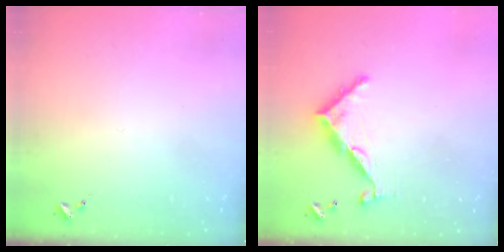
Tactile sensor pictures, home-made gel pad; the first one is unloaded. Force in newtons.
{"total": 9.0, "press": 9.0, "slide": 0.7}